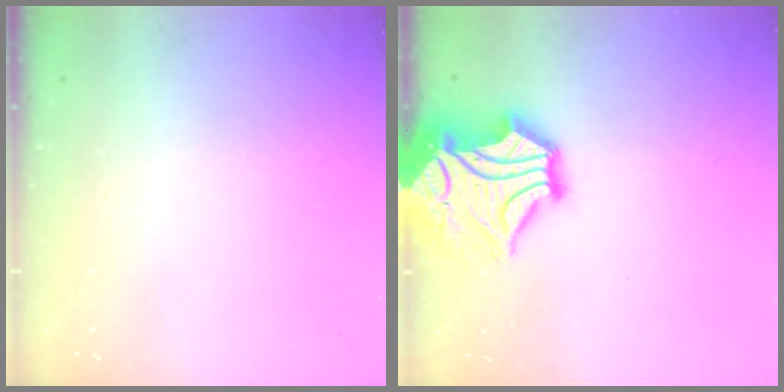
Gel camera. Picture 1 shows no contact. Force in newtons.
{"total": 7.6, "press": 7.3, "slide": 2.0}